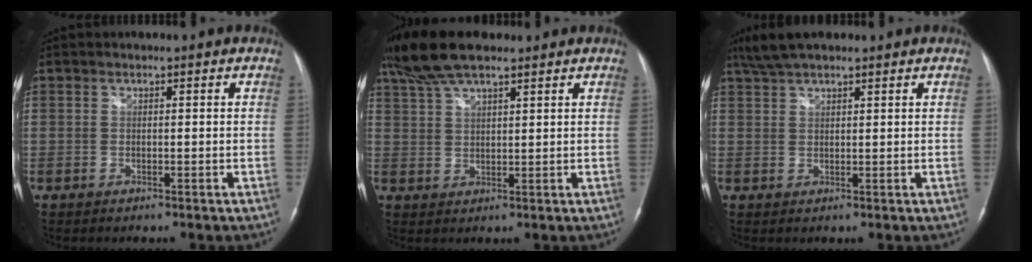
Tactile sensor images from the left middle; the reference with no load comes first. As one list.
[{"total": 8.6, "force": [7.0, 1.8, 4.8], "torque": [-0.103, 0.029, 0.132]}, {"total": 5.5, "force": [4.5, 1.3, 2.9], "torque": [-0.064, 0.023, 0.086]}]